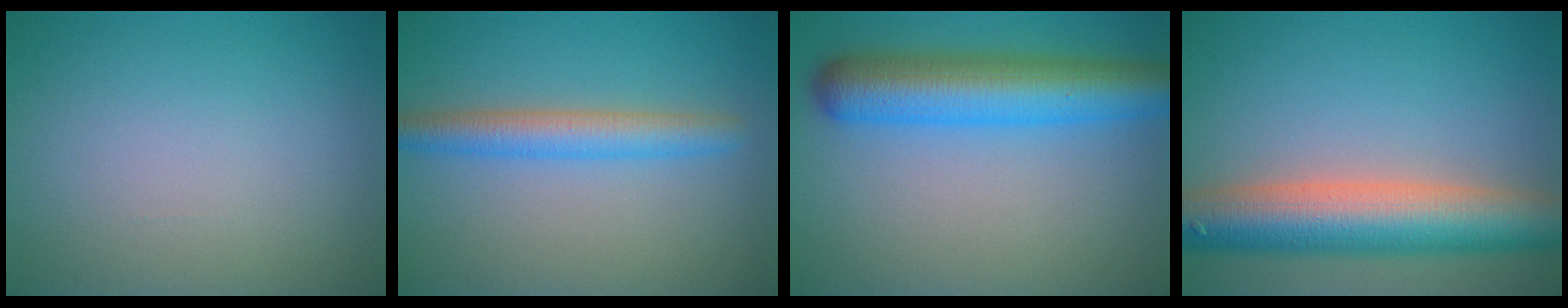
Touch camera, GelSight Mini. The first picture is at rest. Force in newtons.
{"total": 3.6, "press": 3.6, "slide": 0.2}
{"total": 7.8, "press": 7.8, "slide": 0.2}
{"total": 9.6, "press": 9.6, "slide": 0.6}